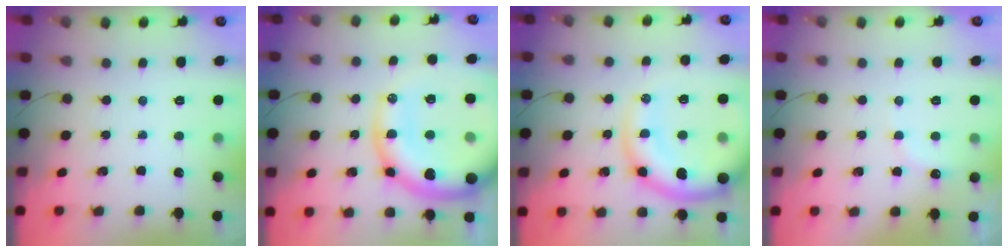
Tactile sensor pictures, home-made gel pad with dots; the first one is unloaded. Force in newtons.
{"total": 28.5, "press": 27.8, "slide": 6.0}
{"total": 13.9, "press": 13.3, "slide": 3.9}
{"total": 7.2, "press": 7.2, "slide": 1.1}